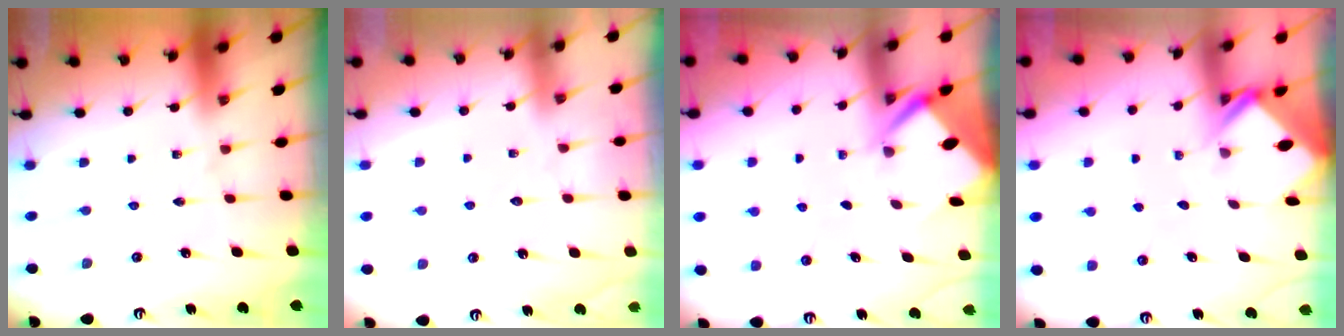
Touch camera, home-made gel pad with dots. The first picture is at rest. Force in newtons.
{"total": 4.8, "press": 4.8, "slide": 0.6}
{"total": 2.8, "press": 2.8, "slide": 0.2}
{"total": 2.5, "press": 2.5, "slide": 0.2}